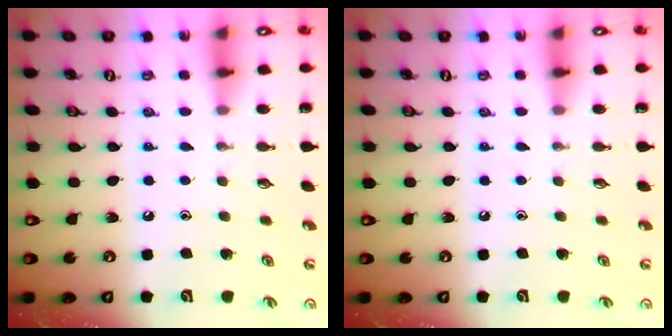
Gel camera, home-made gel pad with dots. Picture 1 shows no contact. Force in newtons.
{"total": 0.0}